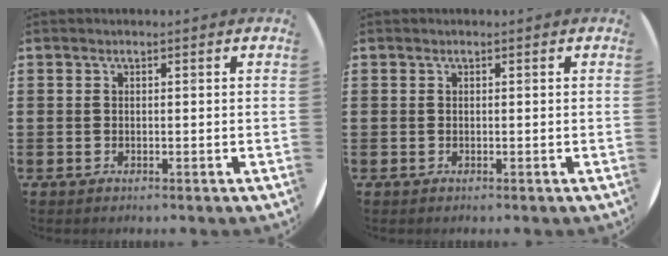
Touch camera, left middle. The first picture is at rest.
{"total": 0.0}